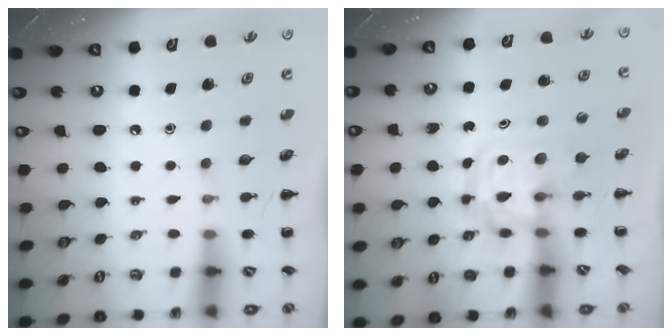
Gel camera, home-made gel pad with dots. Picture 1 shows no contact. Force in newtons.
{"total": 3.1, "press": 3.1, "slide": 0.3}